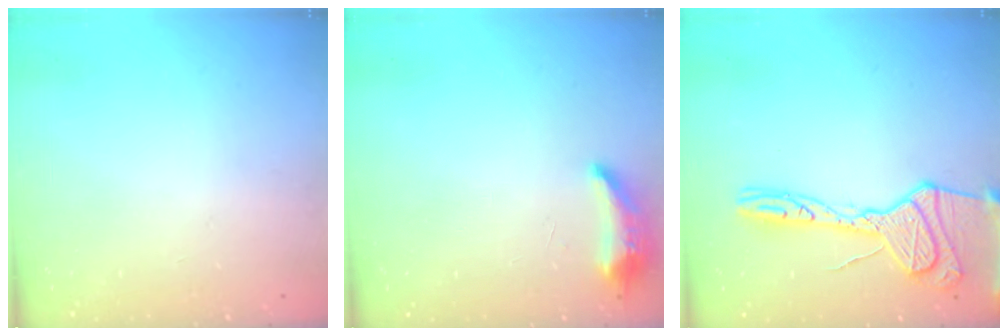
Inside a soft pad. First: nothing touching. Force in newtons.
{"total": 8.3, "press": 8.1, "slide": 1.5}
{"total": 19.1, "press": 19.0, "slide": 1.7}